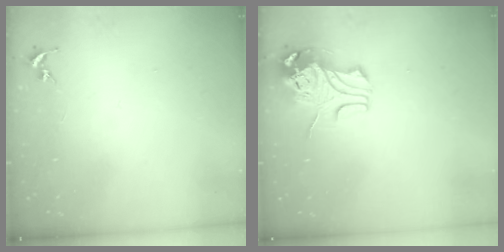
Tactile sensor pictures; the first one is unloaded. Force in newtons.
{"total": 9.8, "press": 9.7, "slide": 1.4}